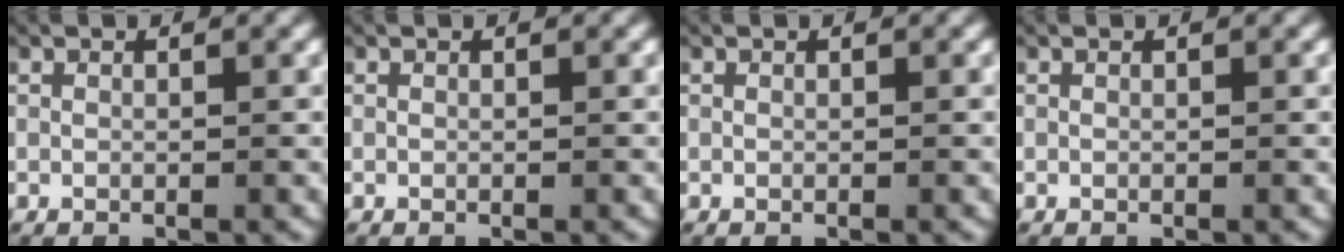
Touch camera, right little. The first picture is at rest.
{"total": 0.0}
{"total": 0.0}
{"total": 0.0}